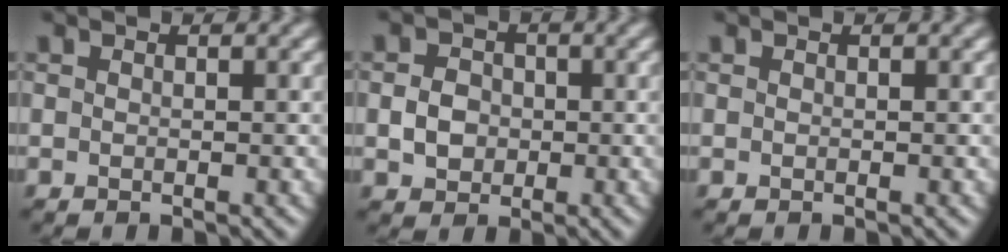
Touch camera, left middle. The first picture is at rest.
{"total": 2.7, "force": [-0.3, 2.3, 1.4], "torque": [-0.025, 0.001, -0.008]}
{"total": 0.0}